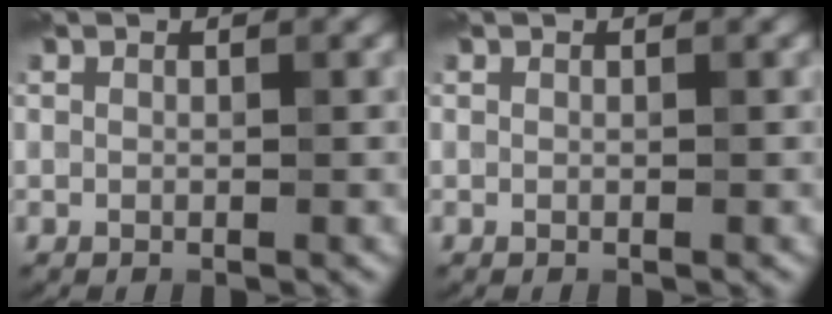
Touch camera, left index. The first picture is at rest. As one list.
[{"total": 0.0}]